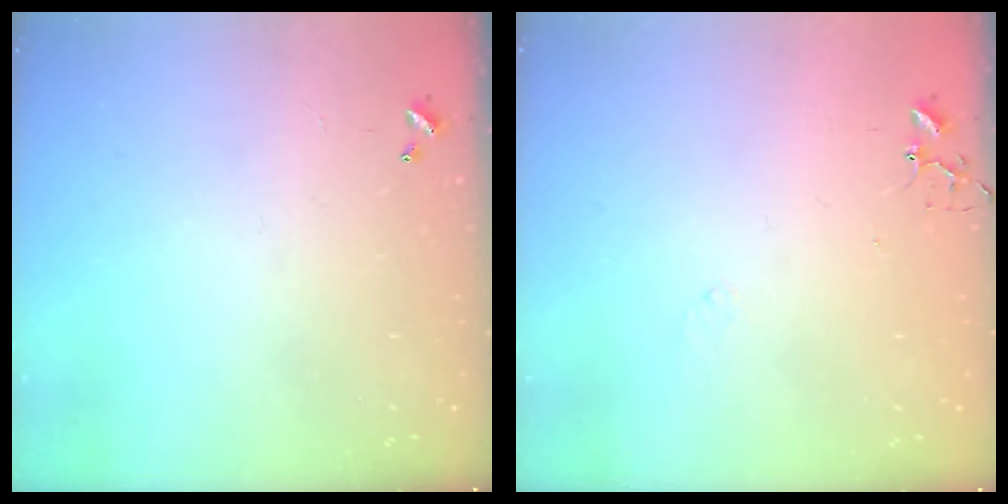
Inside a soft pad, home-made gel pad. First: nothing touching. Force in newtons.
{"total": 5.2, "press": 5.2, "slide": 0.5}